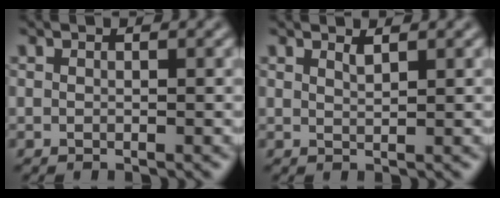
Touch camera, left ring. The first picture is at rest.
{"total": 0.9, "force": [0.8, 0.1, 0.5], "torque": [-0.005, -0.002, 0.014]}